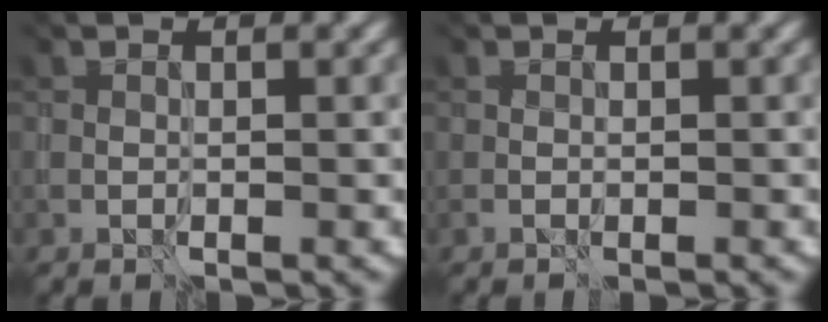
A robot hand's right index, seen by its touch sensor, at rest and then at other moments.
{"total": 0.0}